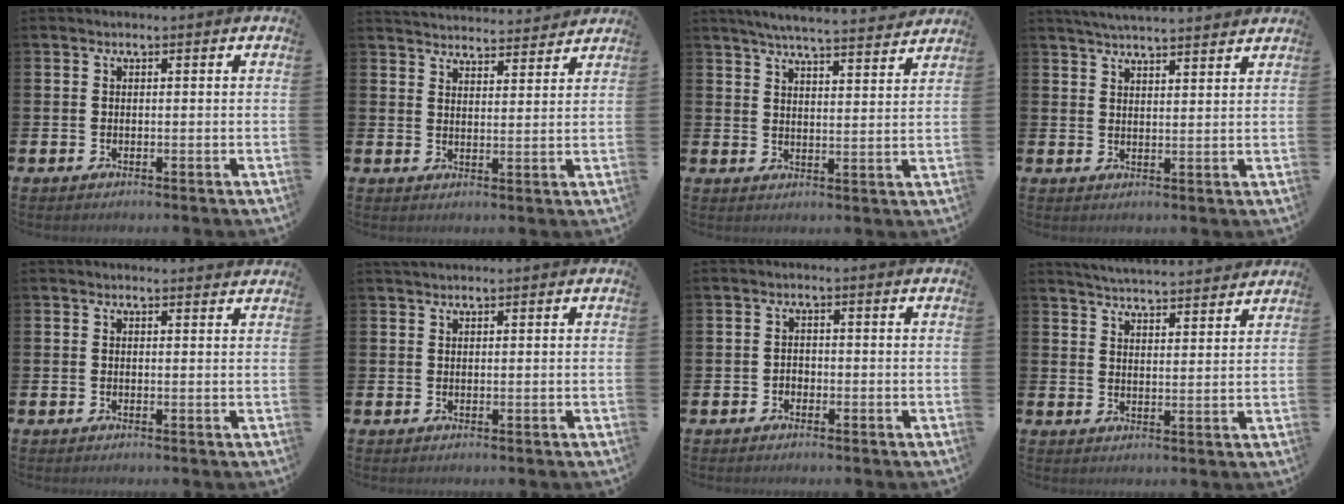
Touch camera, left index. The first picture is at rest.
{"total": 4.5, "force": [4.4, 0.5, -0.1], "torque": [-0.008, -0.031, 0.079]}
{"total": 5.7, "force": [5.5, 0.0, 1.2], "torque": [-0.033, -0.038, 0.096]}
{"total": 4.1, "force": [4.1, -0.1, 0.7], "torque": [-0.016, -0.021, 0.073]}
{"total": 0.8, "force": [0.8, 0.1, 0.1], "torque": [0.010, -0.004, 0.013]}
{"total": 1.2, "force": [1.1, 0.3, 0.3], "torque": [0.005, -0.001, 0.018]}
{"total": 1.2, "force": [-0.7, 0.9, 0.2], "torque": [0.002, -0.001, -0.017]}
{"total": 4.9, "force": [4.9, 0.0, 0.2], "torque": [-0.012, -0.036, 0.085]}